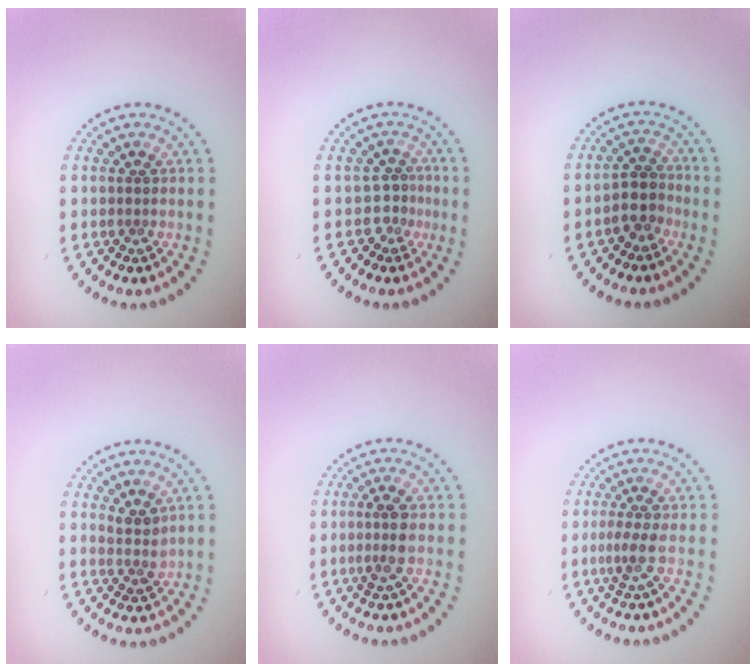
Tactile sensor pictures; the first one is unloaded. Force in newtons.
{"total": 2.0, "press": 1.3, "slide": 1.5}
{"total": 2.5, "press": 2.1, "slide": 1.3}
{"total": 1.9, "press": 1.6, "slide": 1.0}
{"total": 2.1, "press": 1.9, "slide": 0.9}
{"total": 1.7, "press": 1.4, "slide": 1.0}